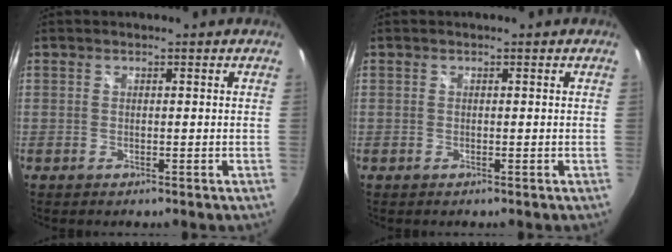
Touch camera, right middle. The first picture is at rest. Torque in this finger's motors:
{"motor_torque": [0.30, 0.35, 0.00, 0.01]}